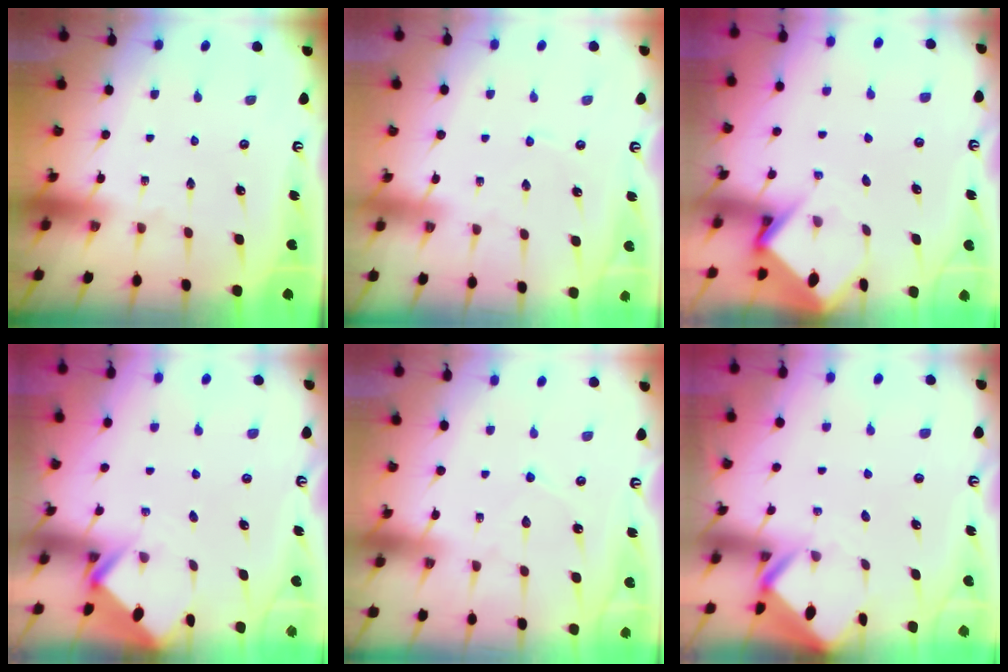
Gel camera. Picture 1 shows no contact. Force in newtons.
{"total": 1.5, "press": 1.4, "slide": 0.4}
{"total": 3.8, "press": 3.8, "slide": 0.3}
{"total": 2.7, "press": 2.7, "slide": 0.2}
{"total": 4.0, "press": 4.0, "slide": 0.1}
{"total": 2.9, "press": 2.9, "slide": 0.2}